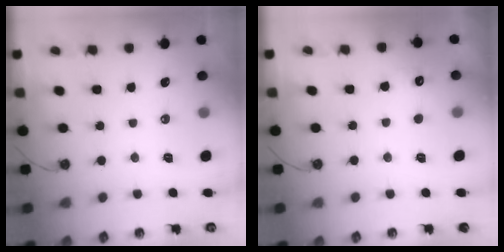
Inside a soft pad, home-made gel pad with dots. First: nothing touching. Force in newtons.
{"total": 5.1, "press": 5.0, "slide": 1.2}